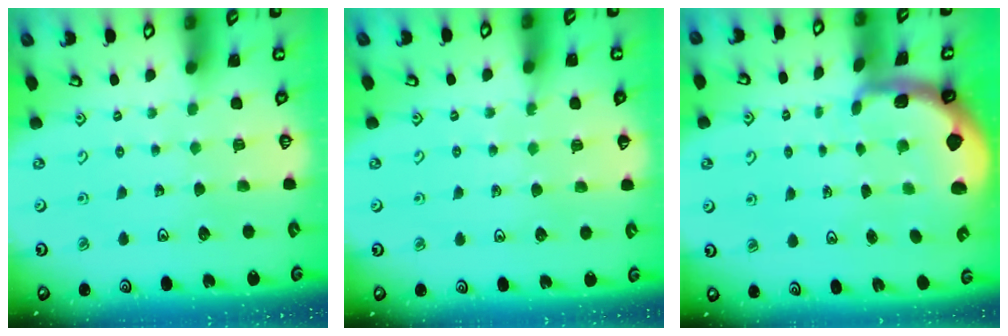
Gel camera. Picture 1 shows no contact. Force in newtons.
{"total": 6.5, "press": 6.4, "slide": 1.3}
{"total": 1.7, "press": 1.7, "slide": 0.3}